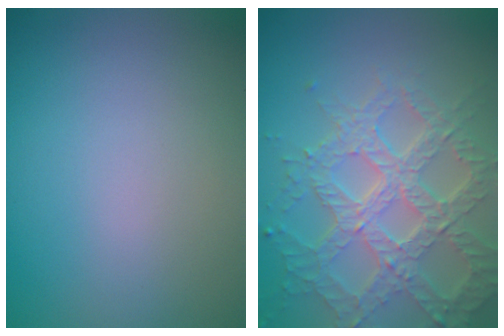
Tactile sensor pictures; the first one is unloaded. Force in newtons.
{"total": 6.9, "press": 5.3, "slide": 4.5}